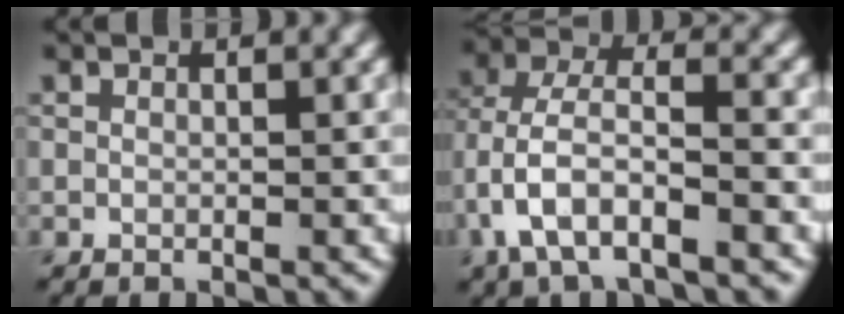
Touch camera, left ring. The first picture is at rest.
{"total": 6.9, "force": [-2.7, 3.4, 5.4], "torque": [-0.109, 0.011, -0.056]}